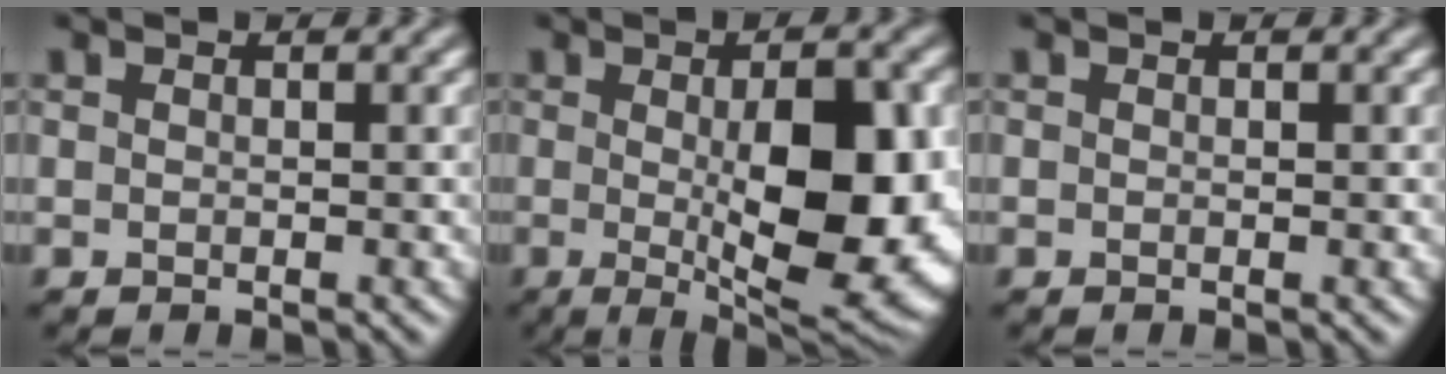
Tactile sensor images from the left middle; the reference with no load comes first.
{"total": 13.1, "force": [-0.4, 4.4, 12.3], "torque": [-0.160, -0.006, -0.004]}
{"total": 0.0}